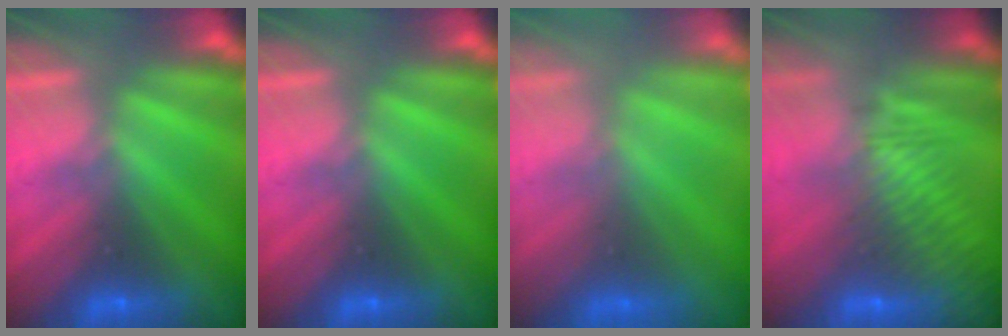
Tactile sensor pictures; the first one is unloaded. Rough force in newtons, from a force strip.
{"total": 0.0}
{"total": 6.7}
{"total": 7.7}